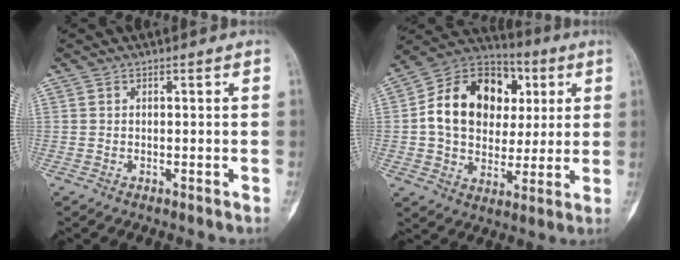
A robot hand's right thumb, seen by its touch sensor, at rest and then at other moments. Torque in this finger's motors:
{"motor_torque": [0.67, 2.84, 0.53, -0.39, 0.11]}